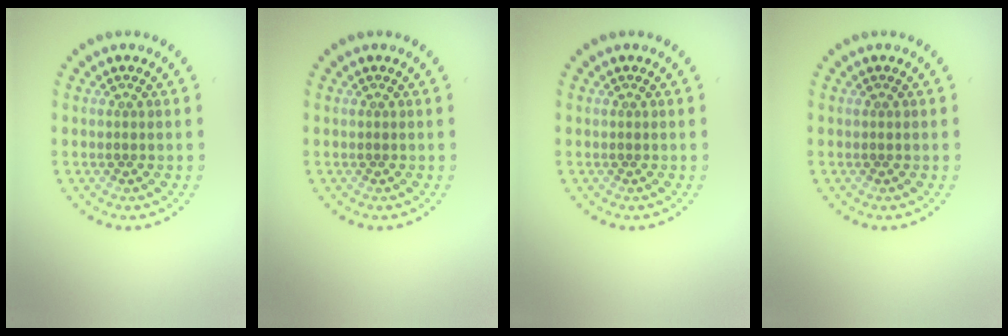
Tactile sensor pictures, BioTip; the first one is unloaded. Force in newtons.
{"total": 0.0}
{"total": 0.0}
{"total": 0.0}